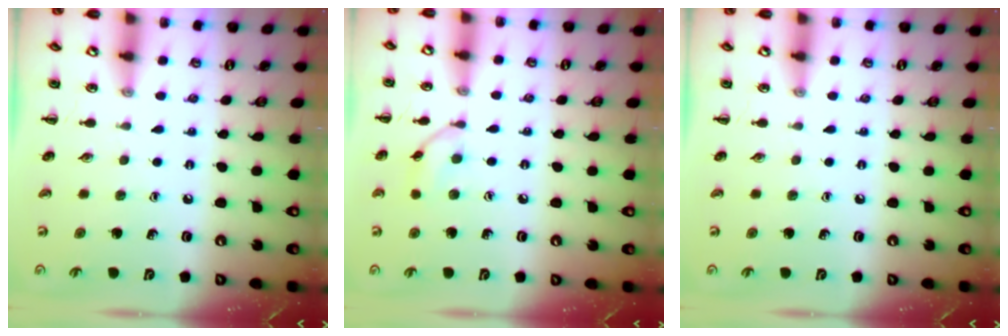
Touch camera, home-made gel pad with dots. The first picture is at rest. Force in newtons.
{"total": 7.4, "press": 7.3, "slide": 0.9}
{"total": 0.0}